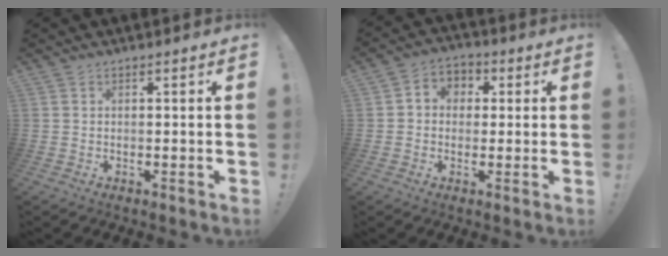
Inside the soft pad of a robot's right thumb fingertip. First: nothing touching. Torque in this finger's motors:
{"motor_torque": [0.03, 0.04, 0.05, -0.04, 0.11]}